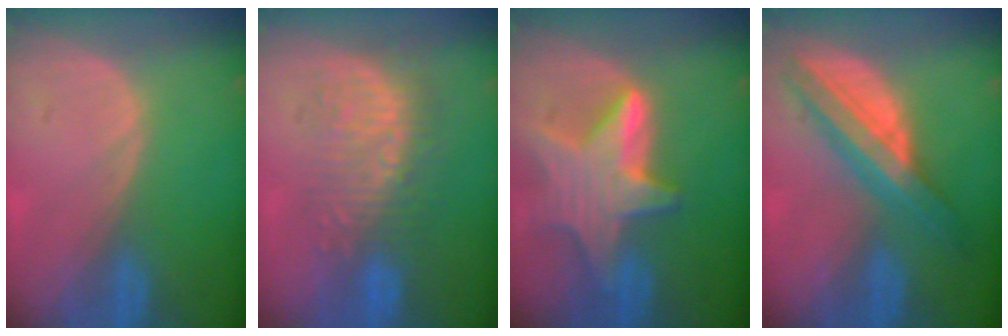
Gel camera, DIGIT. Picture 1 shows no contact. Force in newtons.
{"total": 8.9, "press": 8.7, "slide": 2.0}
{"total": 9.3, "press": 9.3, "slide": 0.8}
{"total": 8.6, "press": 8.5, "slide": 0.4}